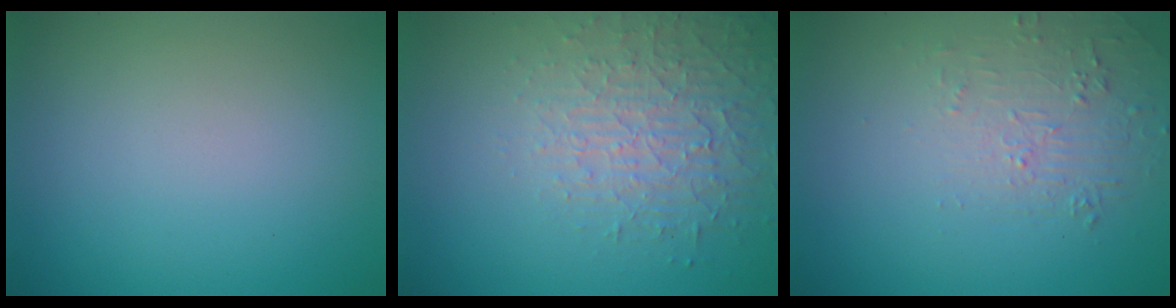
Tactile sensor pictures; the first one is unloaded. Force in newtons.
{"total": 4.5, "press": 3.6, "slide": 2.7}
{"total": 1.9, "press": 0.8, "slide": 1.7}